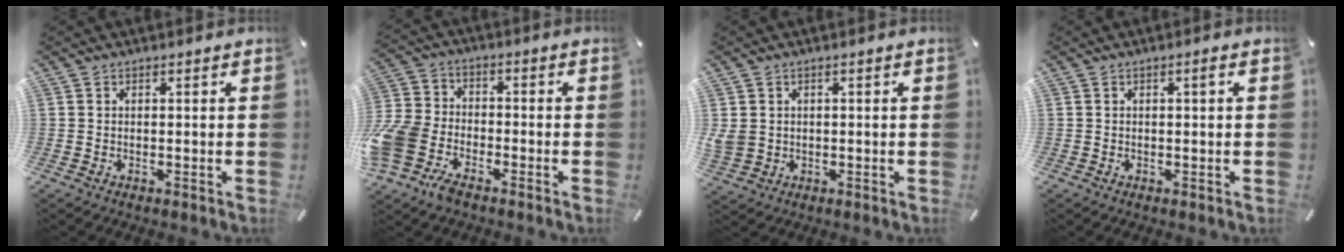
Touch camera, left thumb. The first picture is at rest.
{"total": 11.7, "force": [-7.2, 7.4, 5.4], "torque": [-0.117, 0.044, -0.135]}
{"total": 3.5, "force": [0.4, 3.2, 1.2], "torque": [-0.032, 0.004, 0.008]}
{"total": 1.3, "force": [0.2, 0.1, 1.3], "torque": [-0.023, 0.000, 0.003]}